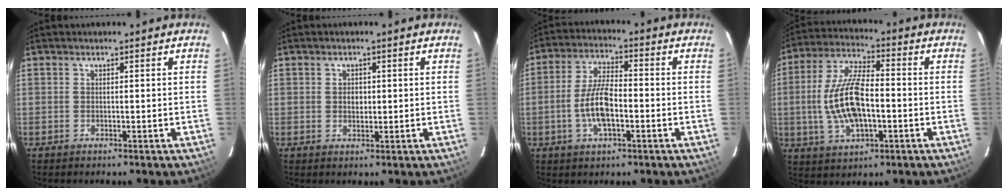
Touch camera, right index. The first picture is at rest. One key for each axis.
{"total": 1.8, "fx": 0.2, "fy": 1.6, "fz": 0.8, "tx": -0.013, "ty": 0.004, "tz": 0.003}
{"total": 8.5, "fx": -2.4, "fy": 3.2, "fz": 7.5, "tx": -0.154, "ty": 0.004, "tz": -0.044}
{"total": 13.8, "fx": -2.0, "fy": 5.9, "fz": 12.3, "tx": -0.258, "ty": 0.003, "tz": -0.032}